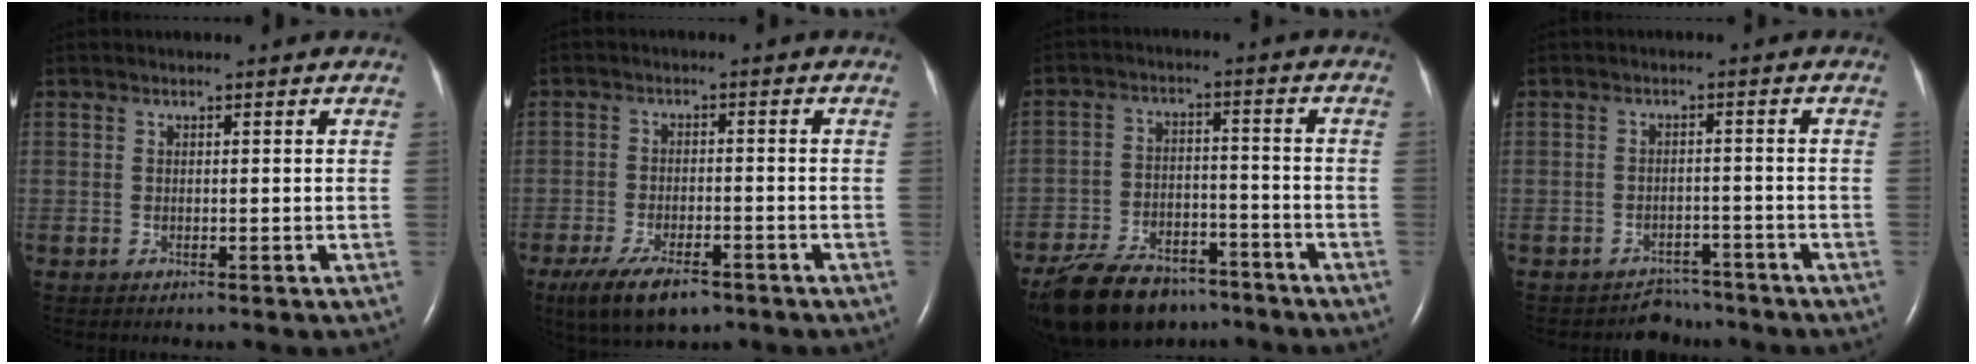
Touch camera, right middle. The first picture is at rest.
{"total": 8.3, "force": [-5.7, 3.0, 5.2], "torque": [-0.100, -0.012, -0.096]}
{"total": 15.1, "force": [-12.0, 6.5, 6.3], "torque": [-0.128, 0.002, -0.191]}
{"total": 3.6, "force": [-3.1, 1.5, -0.9], "torque": [0.009, 0.010, -0.046]}